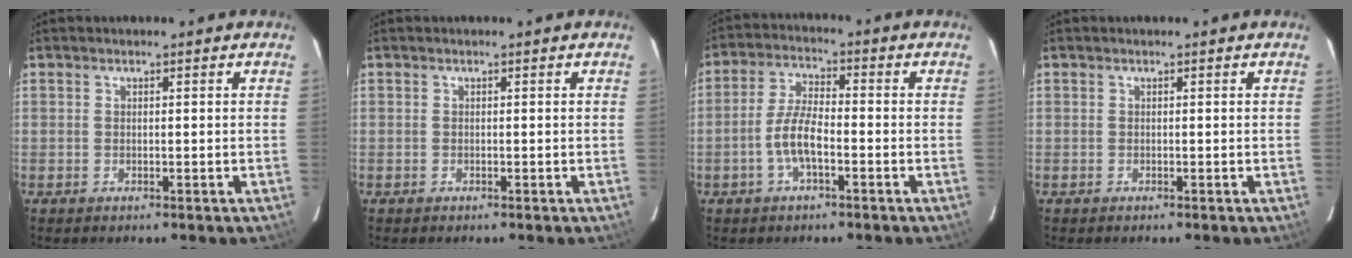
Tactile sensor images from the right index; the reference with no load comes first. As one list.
[{"total": 0.0}, {"total": 6.5, "force": [-2.4, 2.1, 5.7], "torque": [-0.120, 0.009, -0.047]}, {"total": 0.0}]